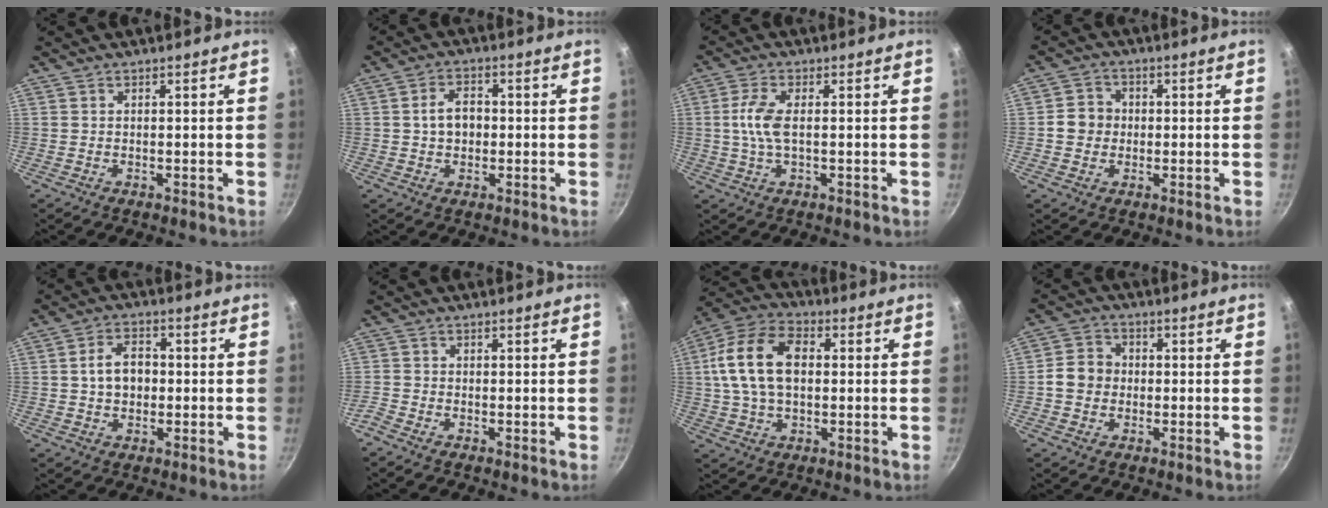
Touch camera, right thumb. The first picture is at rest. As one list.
[{"total": 5.2, "force": [0.0, 3.8, 3.6], "torque": [-0.043, 0.013, -0.005]}, {"total": 5.9, "force": [0.2, 2.4, 5.4], "torque": [-0.124, 0.006, 0.001]}, {"total": 4.9, "force": [-0.3, 4.5, 1.9], "torque": [-0.008, 0.010, -0.015]}, {"total": 6.6, "force": [0.0, 4.8, 4.6], "torque": [-0.056, 0.016, -0.005]}, {"total": 1.6, "force": [-1.3, 0.6, 0.6], "torque": [-0.025, 0.005, -0.031]}, {"total": 15.3, "force": [1.9, 9.8, 11.6], "torque": [-0.206, 0.024, 0.022]}, {"total": 6.0, "force": [-0.5, 5.3, 2.8], "torque": [-0.024, 0.015, -0.023]}]